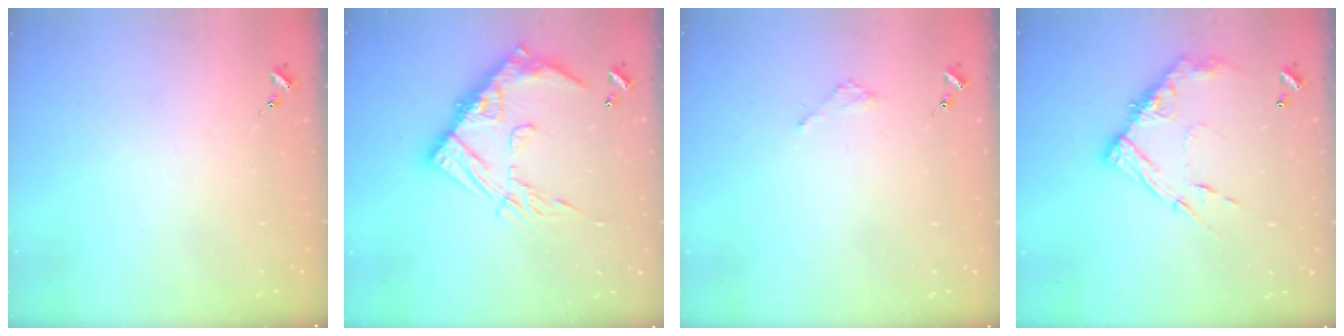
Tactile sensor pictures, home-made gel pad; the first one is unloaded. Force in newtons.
{"total": 19.1, "press": 19.0, "slide": 1.8}
{"total": 1.8, "press": 1.8, "slide": 0.2}
{"total": 14.5, "press": 14.4, "slide": 1.3}